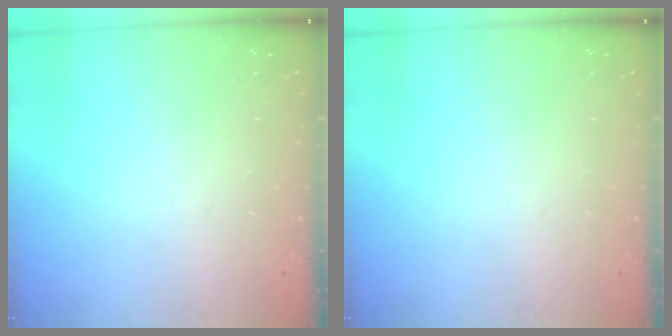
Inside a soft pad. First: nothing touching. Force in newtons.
{"total": 0.0}